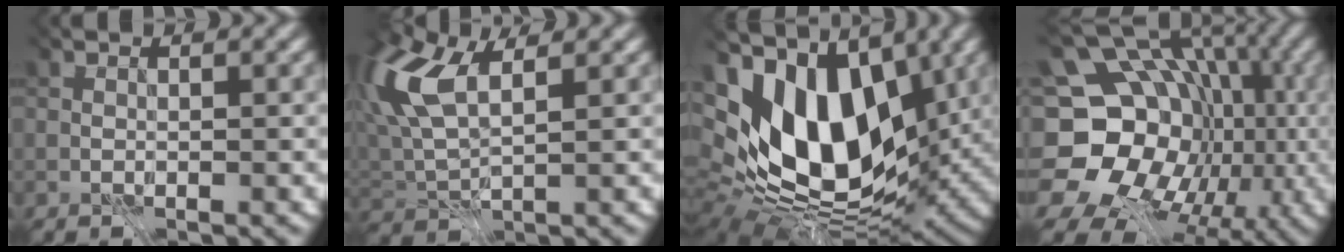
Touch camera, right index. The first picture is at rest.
{"total": 7.1, "force": [2.2, 3.1, 5.9], "torque": [-0.160, 0.006, 0.061]}
{"total": 12.8, "force": [-0.3, 7.6, 10.3], "torque": [-0.191, -0.008, 0.007]}
{"total": 18.1, "force": [-3.0, 16.0, 7.9], "torque": [-0.144, 0.010, -0.048]}